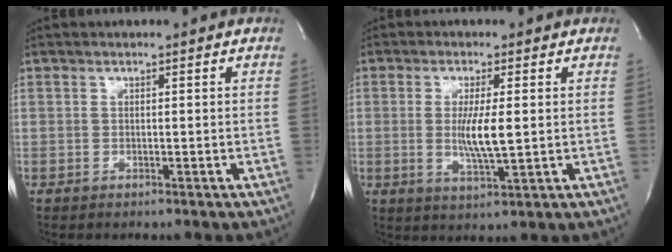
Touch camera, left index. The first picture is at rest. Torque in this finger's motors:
{"motor_torque": [0.46, 0.44, 0.19, 0.05]}